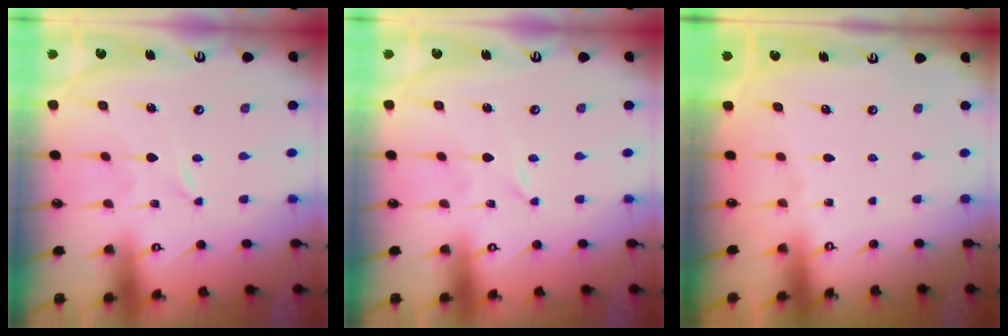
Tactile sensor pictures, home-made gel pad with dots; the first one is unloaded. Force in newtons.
{"total": 0.0}
{"total": 0.0}